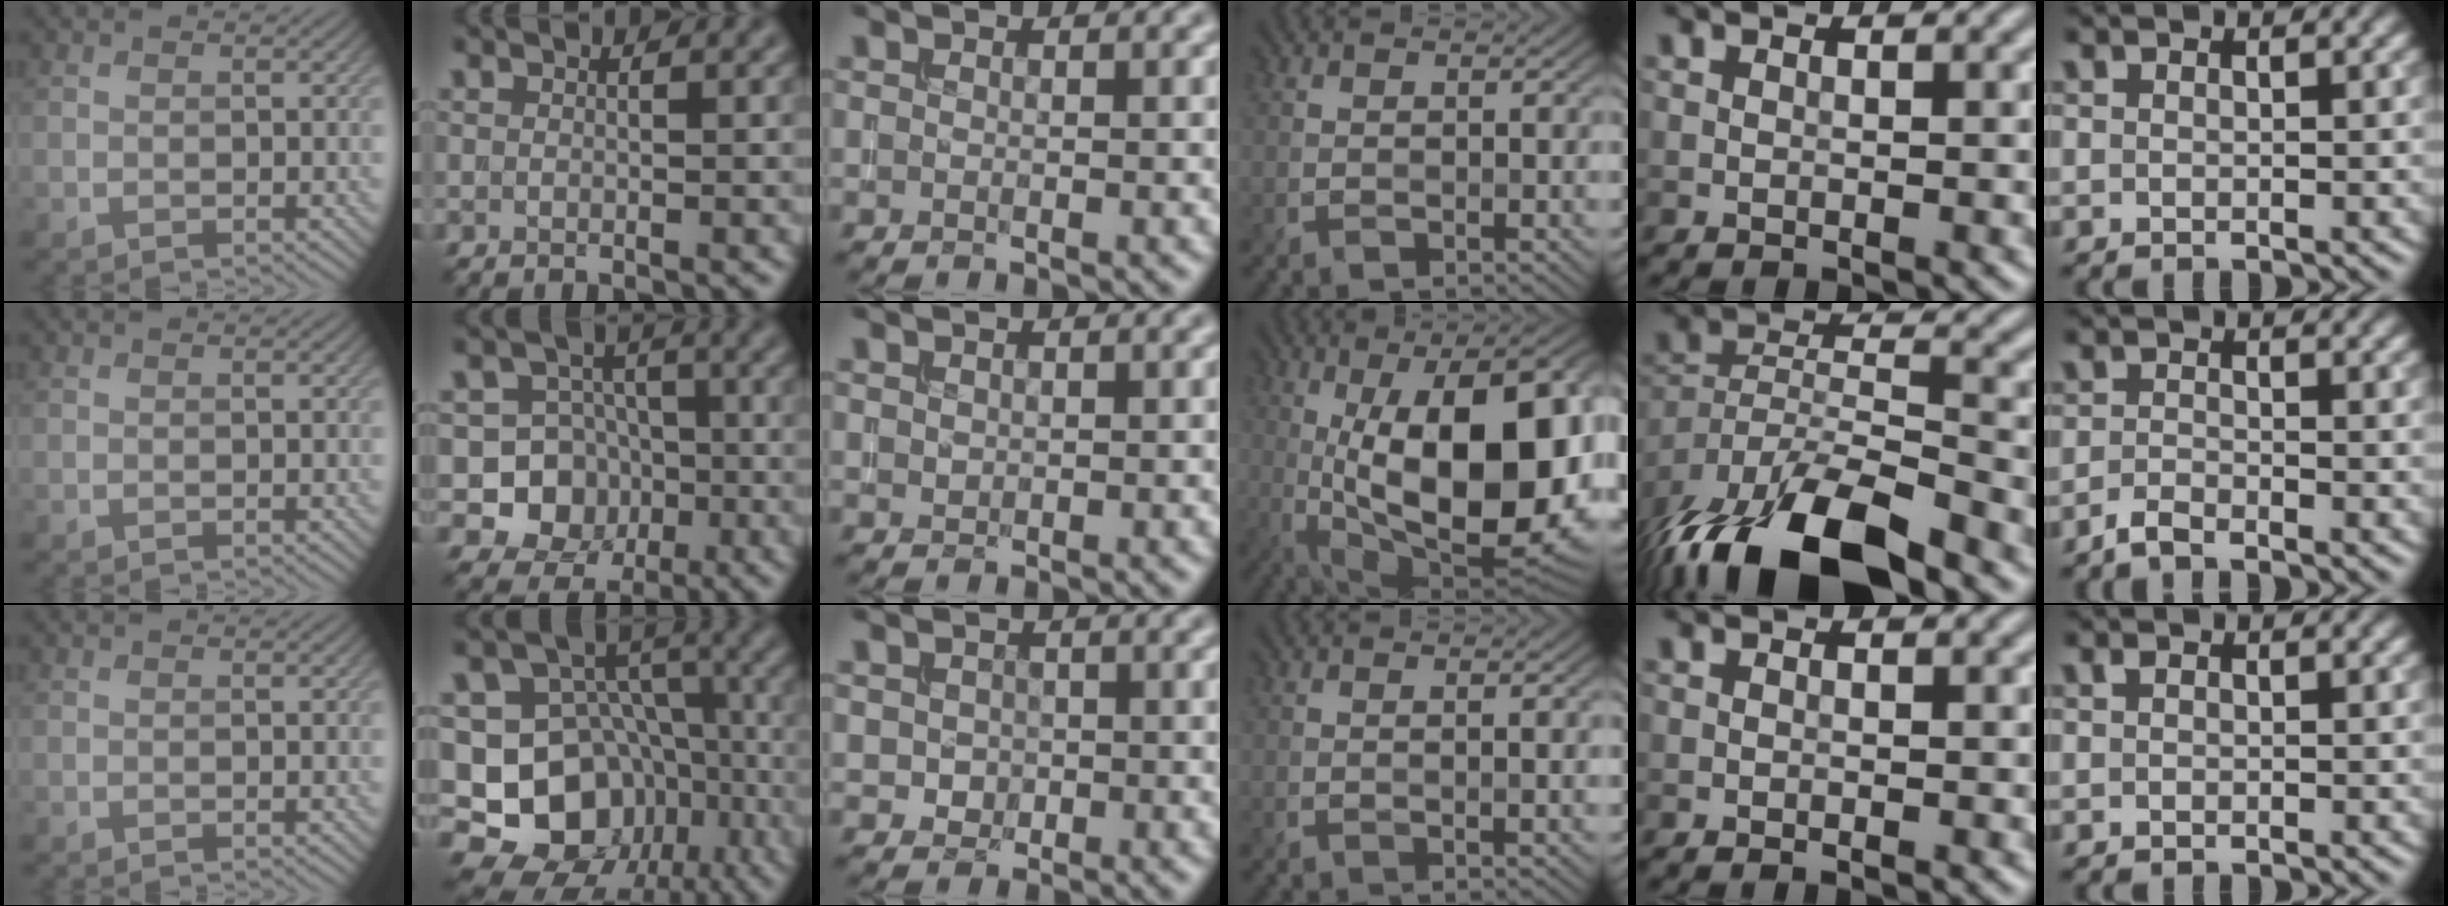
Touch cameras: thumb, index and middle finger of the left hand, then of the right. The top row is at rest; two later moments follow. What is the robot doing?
{"motion": "insert", "object": "drawer"}